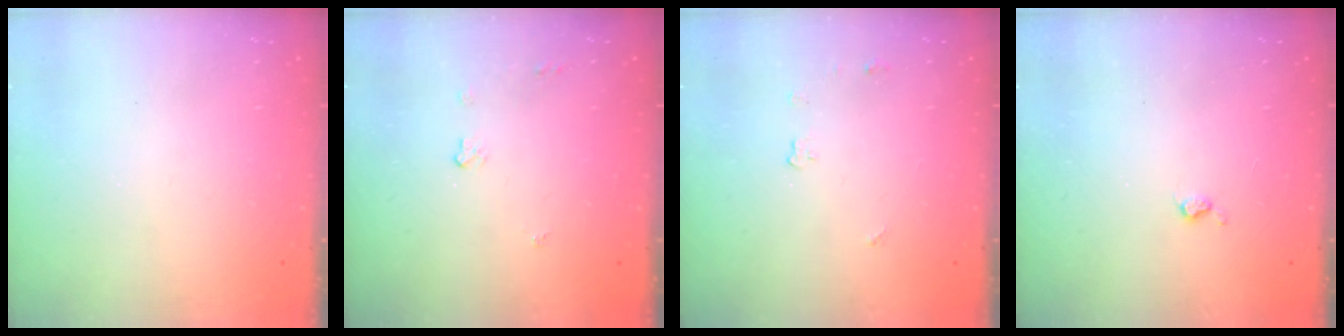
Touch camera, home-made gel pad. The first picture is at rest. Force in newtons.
{"total": 3.6, "press": 3.6, "slide": 0.1}
{"total": 3.4, "press": 3.4, "slide": 0.5}
{"total": 2.8, "press": 2.7, "slide": 0.5}